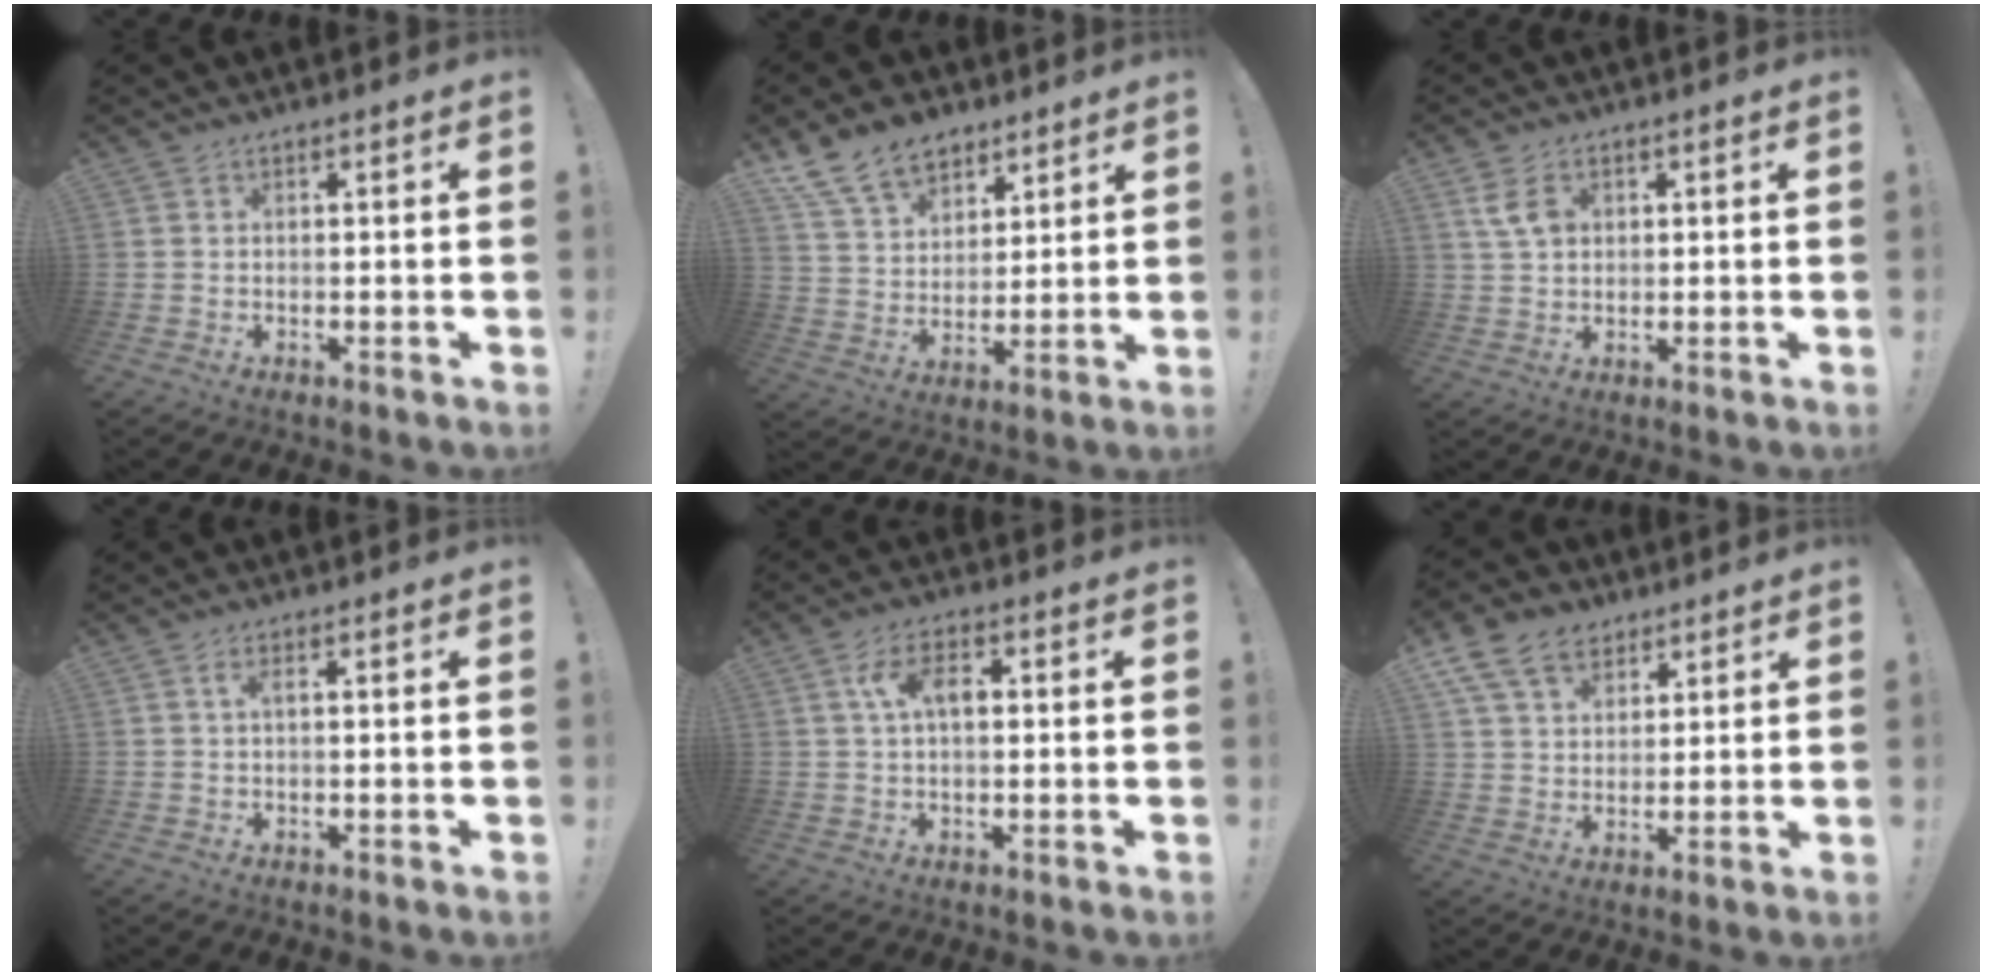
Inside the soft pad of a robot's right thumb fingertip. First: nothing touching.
{"total": 13.8, "force": [9.4, 8.7, 5.2], "torque": [-0.093, -0.056, 0.181]}
{"total": 5.7, "force": [2.1, 3.9, 3.5], "torque": [-0.067, -0.002, 0.039]}
{"total": 2.0, "force": [0.3, 0.4, 2.0], "torque": [-0.040, 0.006, 0.004]}
{"total": 7.0, "force": [1.3, 3.6, 5.8], "torque": [-0.111, 0.010, 0.021]}
{"total": 12.7, "force": [7.0, 9.0, 5.5], "torque": [-0.092, -0.030, 0.139]}